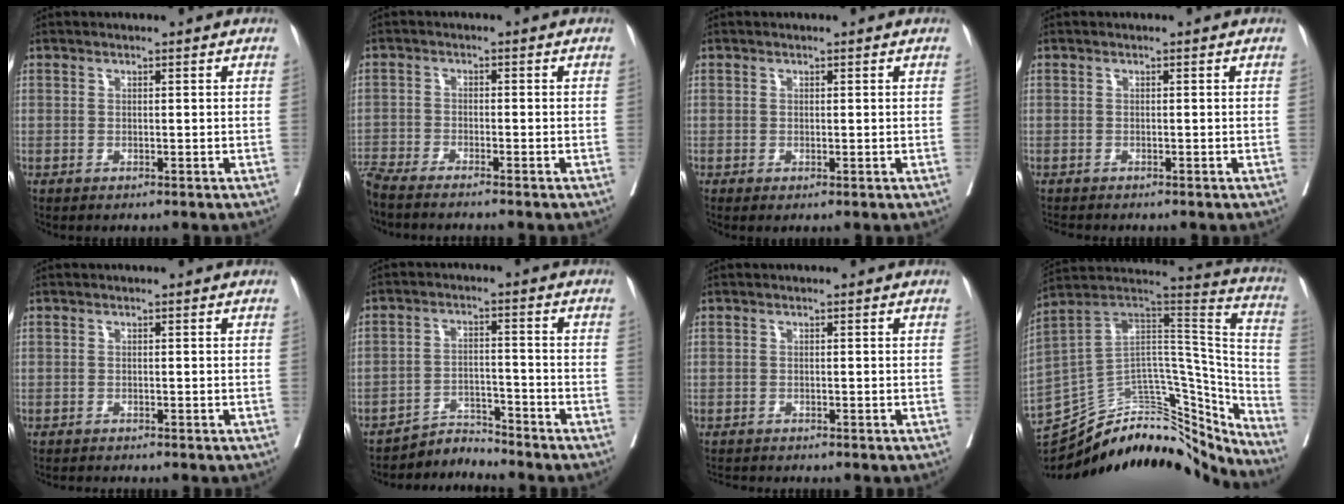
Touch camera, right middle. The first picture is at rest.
{"total": 4.9, "force": [-4.0, -1.2, 2.6], "torque": [-0.027, -0.019, -0.068]}
{"total": 0.7, "force": [-0.1, 0.0, 0.7], "torque": [-0.016, -0.004, 0.002]}
{"total": 2.2, "force": [-2.1, 0.4, 0.7], "torque": [-0.013, -0.006, -0.032]}
{"total": 1.8, "force": [-1.8, -0.1, 0.4], "torque": [-0.007, -0.005, -0.027]}
{"total": 2.5, "force": [-1.3, -1.0, -1.9], "torque": [0.040, -0.006, -0.021]}
{"total": 2.4, "force": [-2.4, 0.2, 0.5], "torque": [-0.008, -0.008, -0.038]}
{"total": 26.5, "force": [-22.0, 9.8, 11.0], "torque": [-0.139, 0.048, -0.307]}